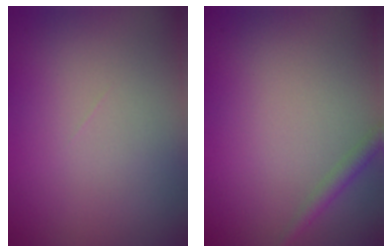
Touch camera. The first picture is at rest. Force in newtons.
{"total": 1.4, "press": 1.4, "slide": 0.1}